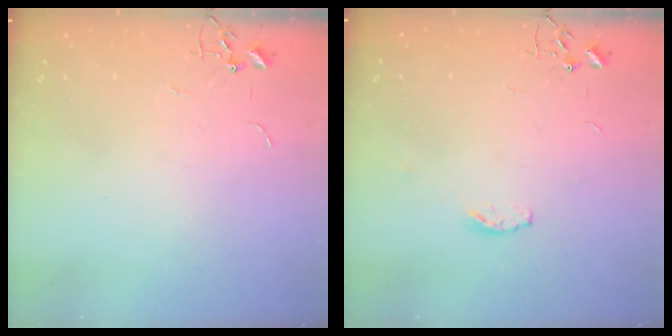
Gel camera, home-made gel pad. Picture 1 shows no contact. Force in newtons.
{"total": 4.3, "press": 4.3, "slide": 0.5}